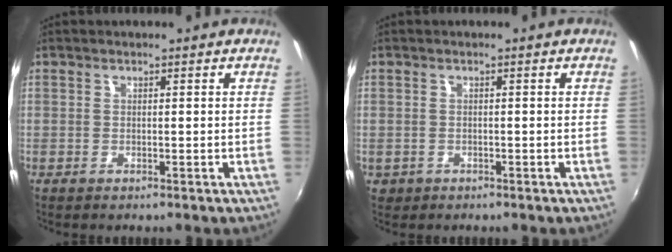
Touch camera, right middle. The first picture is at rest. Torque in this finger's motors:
{"motor_torque": [0.00, -0.03, -0.06, 0.01]}